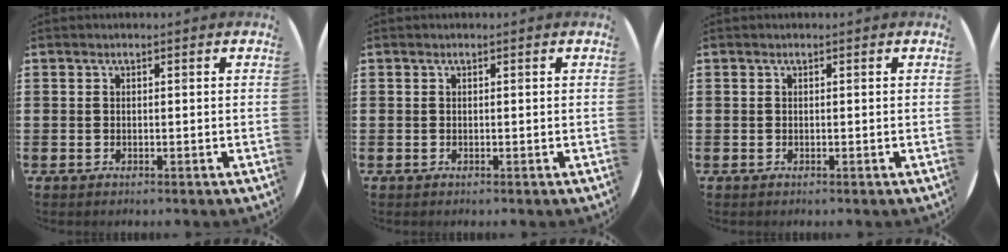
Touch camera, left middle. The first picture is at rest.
{"total": 0.0}
{"total": 0.0}